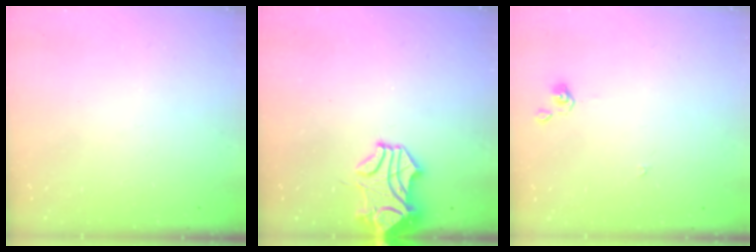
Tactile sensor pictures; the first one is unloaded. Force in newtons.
{"total": 2.1, "press": 1.8, "slide": 1.1}
{"total": 1.1, "press": 1.0, "slide": 0.4}